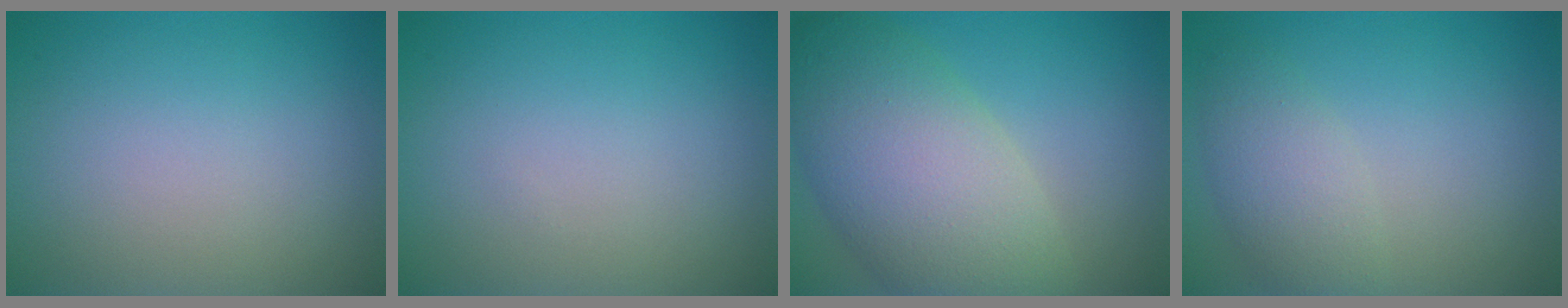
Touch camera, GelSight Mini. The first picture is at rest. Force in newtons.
{"total": 0.0}
{"total": 9.8, "press": 9.8, "slide": 0.6}
{"total": 3.1, "press": 3.1, "slide": 0.1}